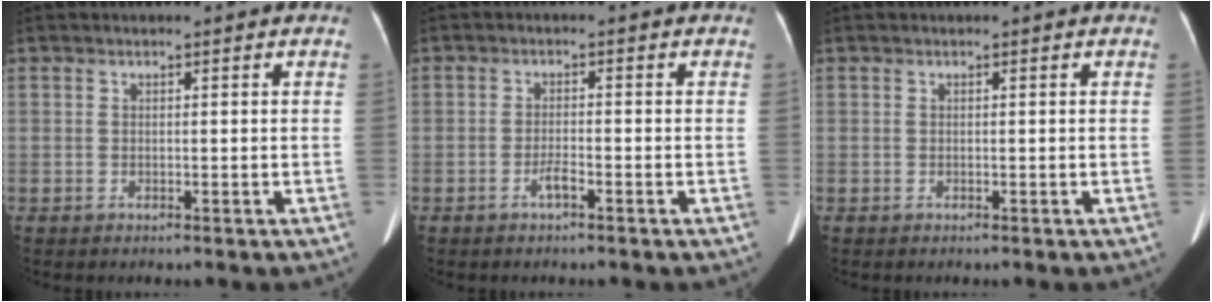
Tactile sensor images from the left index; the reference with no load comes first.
{"total": 1.8, "force": [-1.2, 0.2, 1.4], "torque": [-0.026, 0.001, -0.025]}
{"total": 0.0}